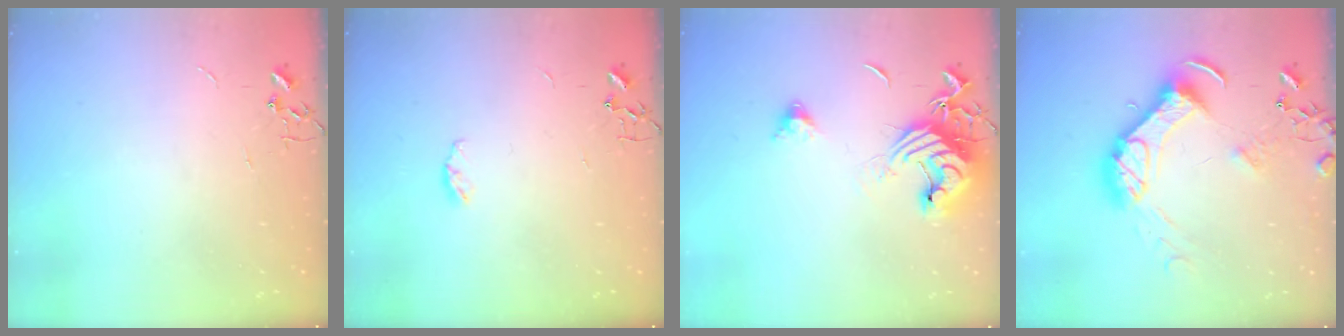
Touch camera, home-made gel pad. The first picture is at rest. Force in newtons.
{"total": 4.1, "press": 4.1, "slide": 0.6}
{"total": 15.1, "press": 15.0, "slide": 2.0}
{"total": 16.1, "press": 16.0, "slide": 1.9}